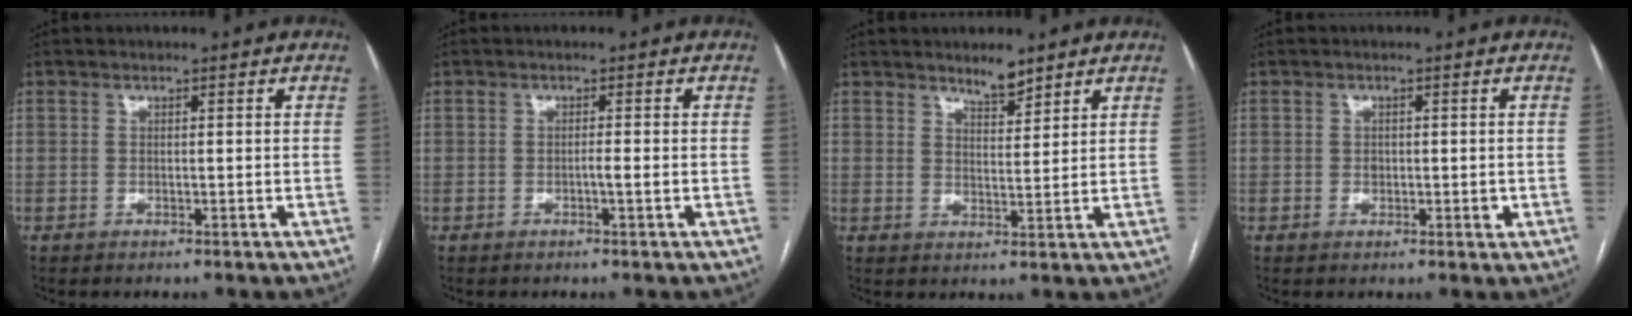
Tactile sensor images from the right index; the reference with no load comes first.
{"total": 0.9, "force": [-0.4, -0.2, 0.8], "torque": [-0.013, 0.001, -0.007]}
{"total": 3.6, "force": [3.2, 0.8, 1.5], "torque": [-0.028, -0.006, 0.054]}
{"total": 1.9, "force": [-0.2, 1.3, 1.3], "torque": [-0.021, 0.000, 0.001]}